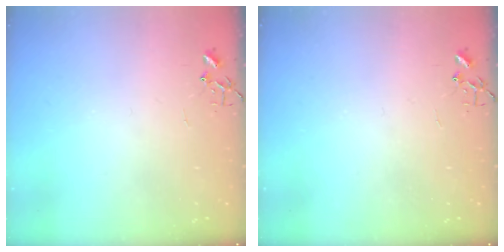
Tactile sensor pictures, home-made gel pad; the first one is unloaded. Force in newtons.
{"total": 0.0}